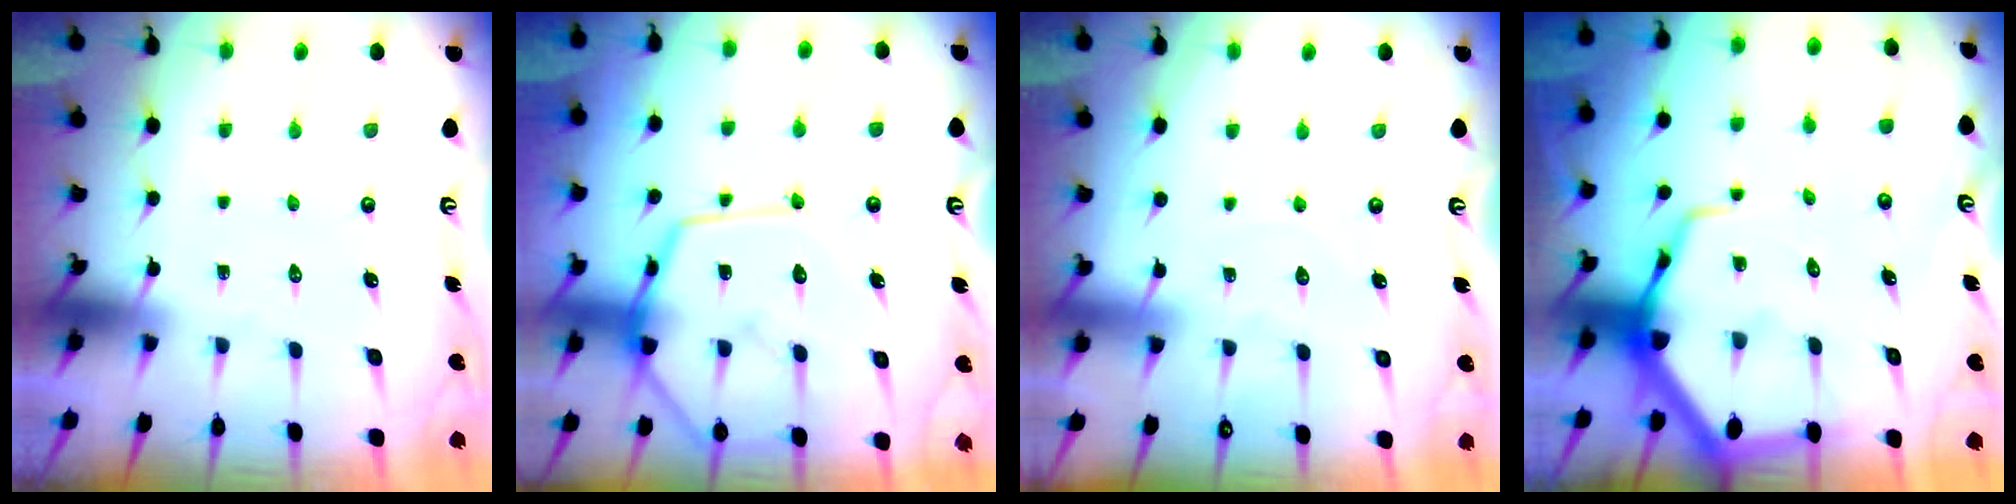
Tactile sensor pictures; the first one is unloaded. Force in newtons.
{"total": 13.7, "press": 13.7, "slide": 1.2}
{"total": 3.2, "press": 3.2, "slide": 0.3}
{"total": 8.6, "press": 8.6, "slide": 1.0}